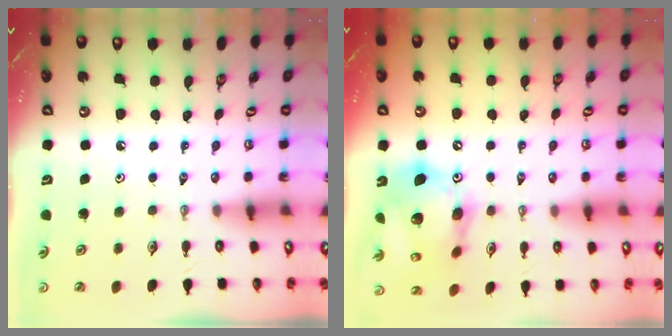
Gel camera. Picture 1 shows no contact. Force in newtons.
{"total": 16.9, "press": 16.9, "slide": 1.7}